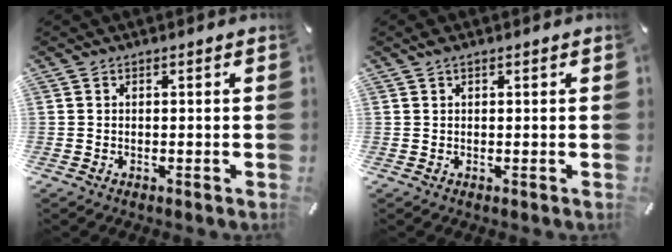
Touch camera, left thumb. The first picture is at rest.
{"total": 1.1, "force": [0.8, 0.4, 0.6], "torque": [-0.012, 0.002, 0.014]}